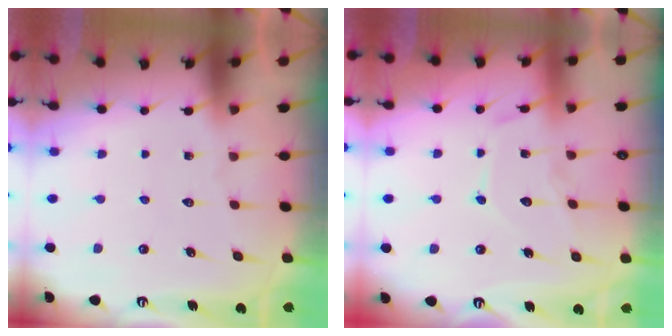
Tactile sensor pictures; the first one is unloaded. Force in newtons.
{"total": 11.1, "press": 11.1, "slide": 0.7}